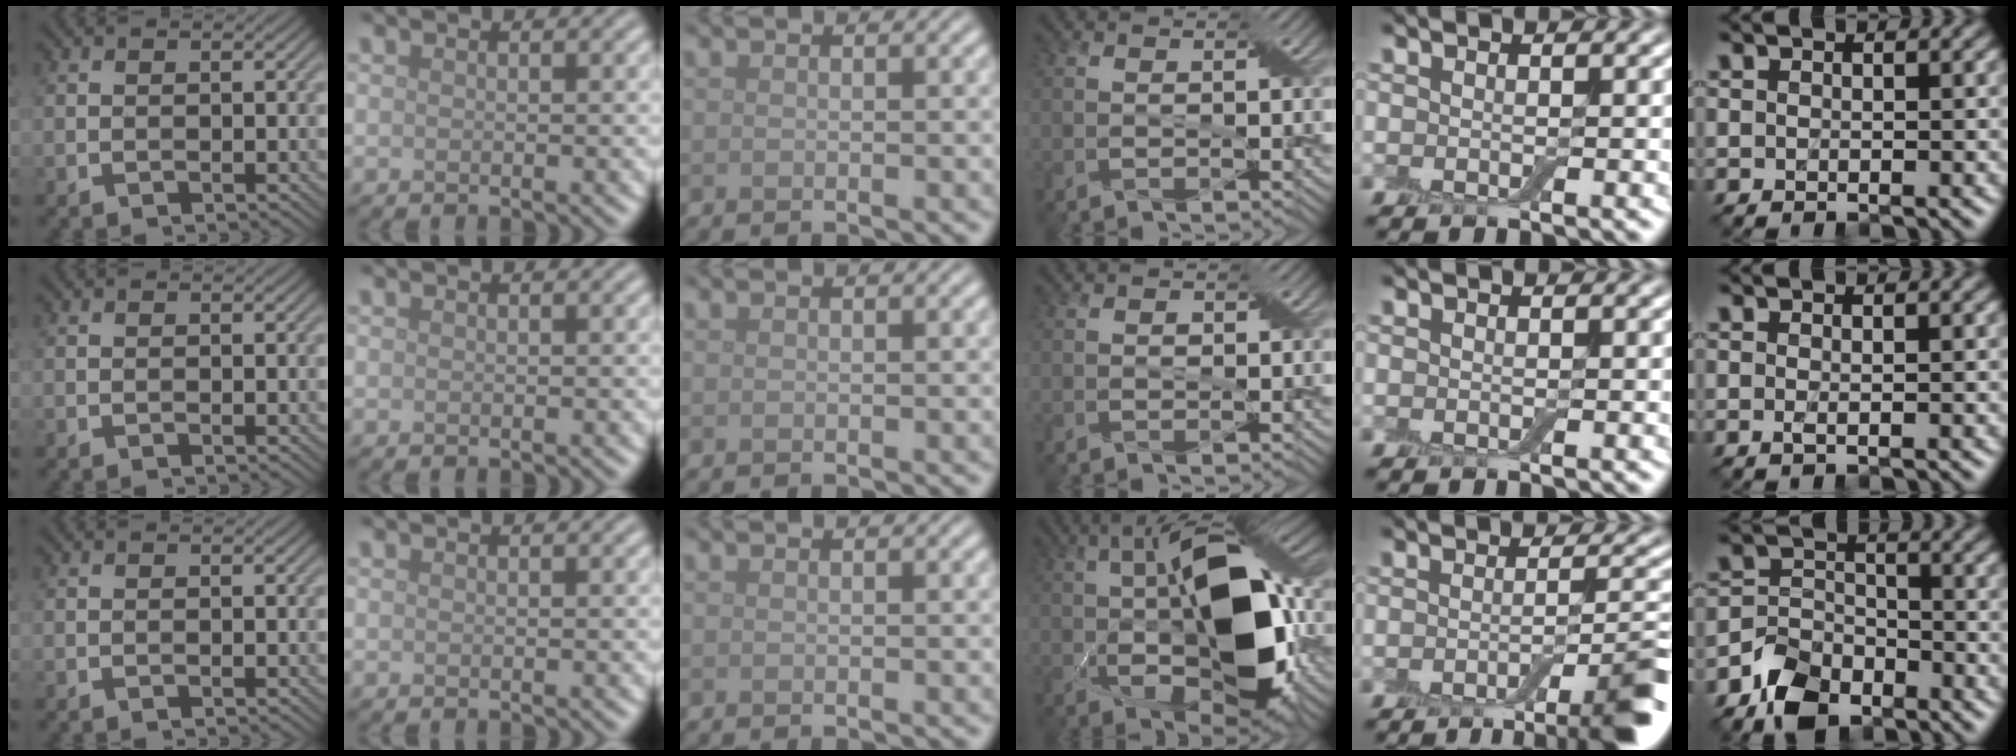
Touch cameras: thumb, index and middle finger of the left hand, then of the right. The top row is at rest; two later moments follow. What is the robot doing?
{"motion": "pour", "object": "cup"}